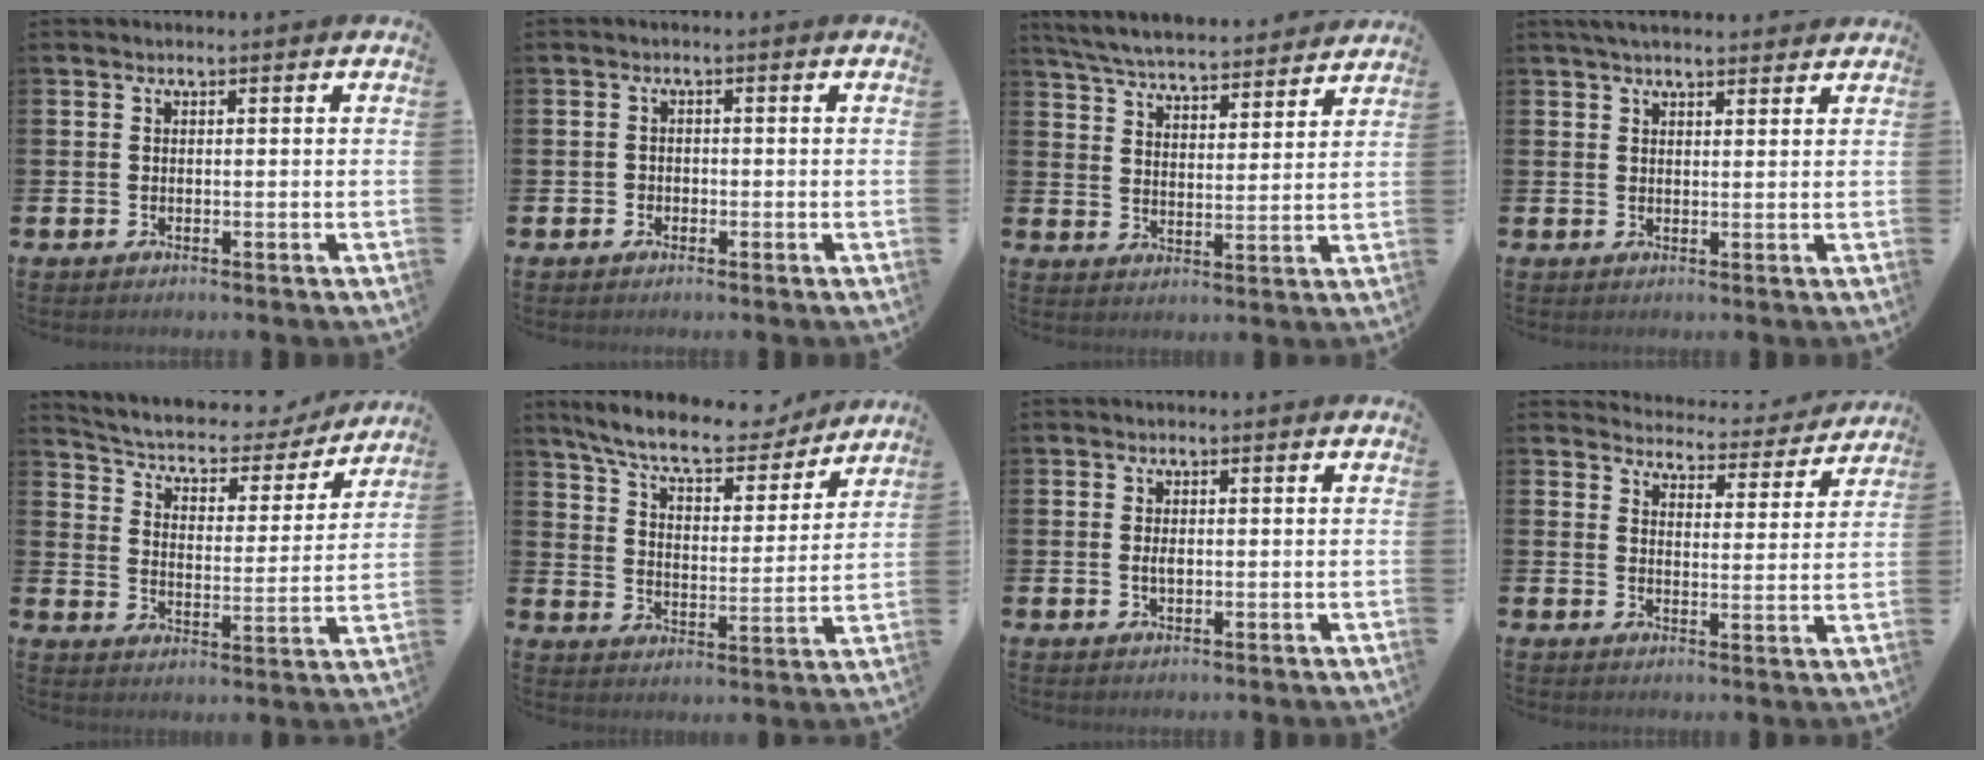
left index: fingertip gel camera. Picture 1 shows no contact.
{"total": 1.2, "force": [-0.6, 1.0, 0.1], "torque": [-0.003, 0.004, -0.016]}
{"total": 6.0, "force": [5.9, 0.6, 1.2], "torque": [-0.053, -0.041, 0.103]}
{"total": 2.8, "force": [2.6, 0.5, 0.9], "torque": [-0.023, -0.004, 0.048]}
{"total": 5.5, "force": [4.9, 1.9, 1.5], "torque": [-0.064, -0.039, 0.077]}
{"total": 9.3, "force": [8.5, 1.7, 3.4], "torque": [-0.099, -0.050, 0.148]}
{"total": 1.3, "force": [0.0, 0.7, 1.1], "torque": [-0.022, 0.003, -0.001]}
{"total": 4.2, "force": [4.1, 0.7, 0.2], "torque": [-0.013, -0.038, 0.067]}